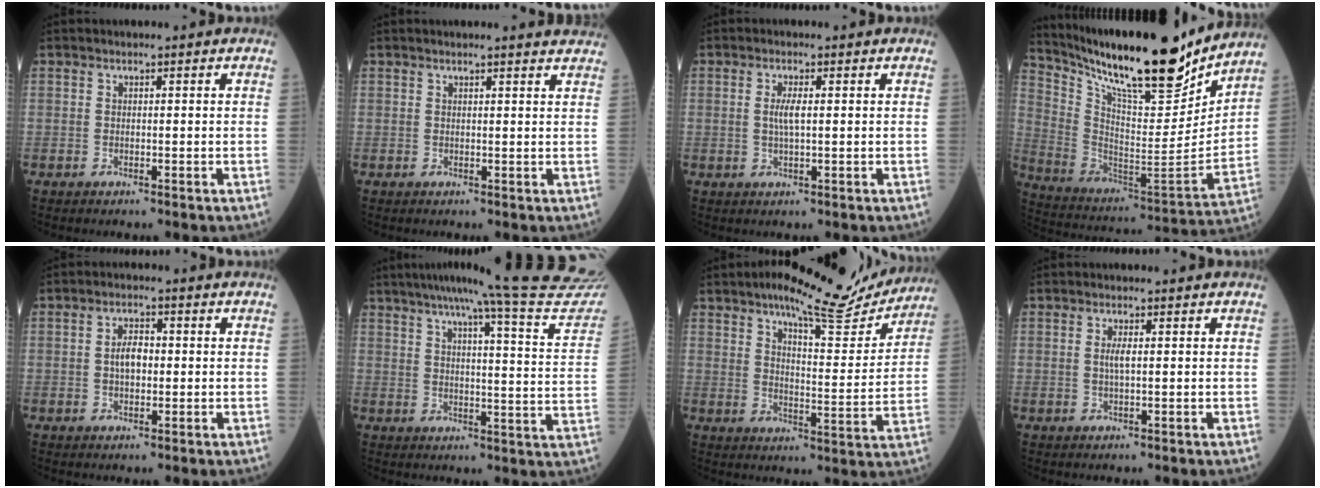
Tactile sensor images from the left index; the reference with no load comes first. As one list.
[{"total": 5.0, "force": [4.8, 0.0, 1.4], "torque": [-0.017, 0.003, 0.040]}, {"total": 2.4, "force": [0.3, 0.3, 2.3], "torque": [-0.052, -0.002, 0.007]}, {"total": 25.0, "force": [21.0, 4.0, 13.0], "torque": [-0.237, -0.032, 0.337]}, {"total": 3.5, "force": [0.1, 1.8, 3.0], "torque": [-0.060, 0.008, -0.001]}, {"total": 23.1, "force": [21.0, -0.9, 9.5], "torque": [-0.137, -0.083, 0.250]}, {"total": 15.0, "force": [13.0, 3.1, 7.0], "torque": [-0.096, -0.012, 0.170]}, {"total": 1.7, "force": [0.3, 0.2, 1.6], "torque": [-0.038, 0.000, 0.006]}]